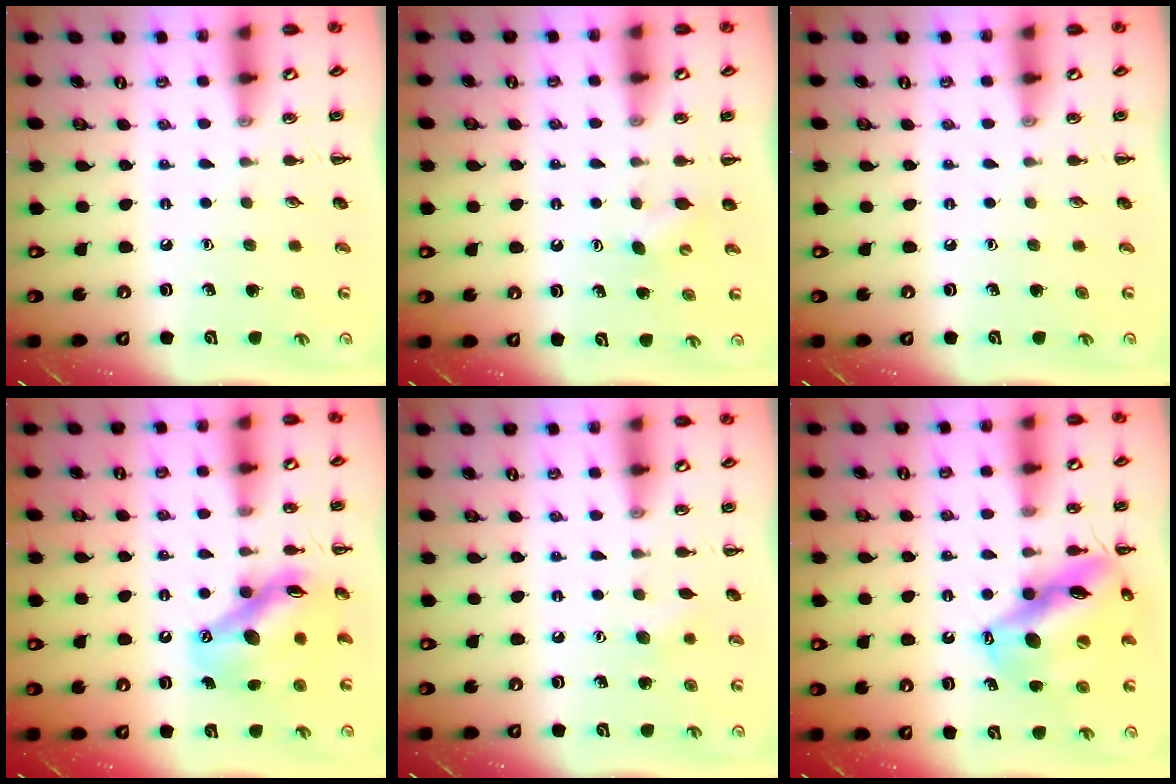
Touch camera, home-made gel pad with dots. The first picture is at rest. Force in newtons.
{"total": 2.9, "press": 2.9, "slide": 0.6}
{"total": 0.0}
{"total": 12.6, "press": 12.2, "slide": 3.3}
{"total": 6.5, "press": 6.3, "slide": 1.7}
{"total": 16.2, "press": 15.8, "slide": 3.6}